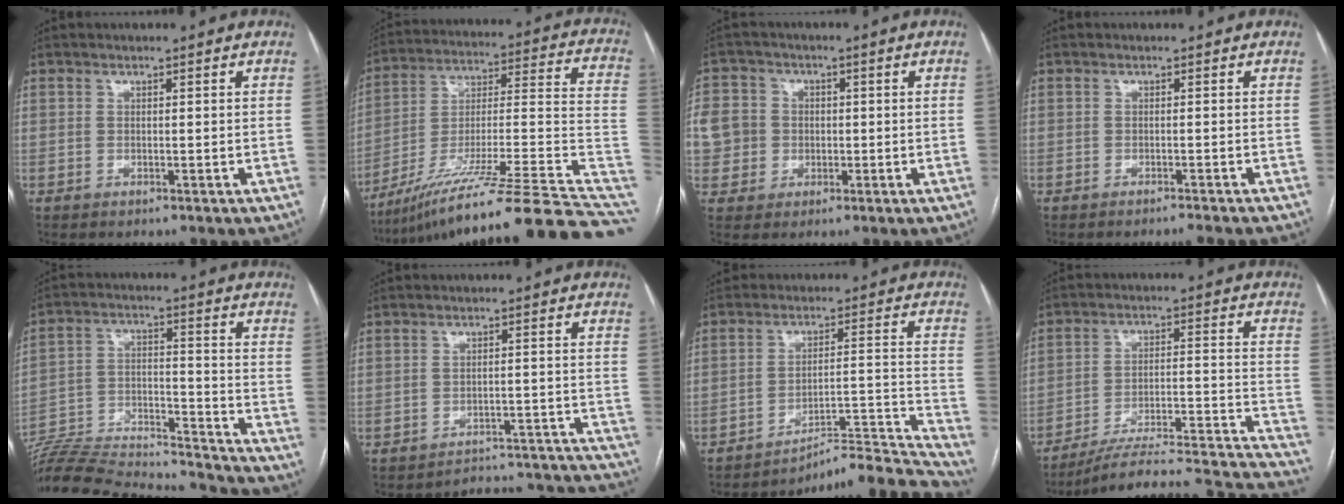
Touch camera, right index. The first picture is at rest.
{"total": 32.5, "force": [-25.9, 0.4, 19.6], "torque": [-0.191, -0.013, -0.394]}
{"total": 13.2, "force": [-0.3, 12.5, 4.2], "torque": [-0.145, 0.042, 0.010]}
{"total": 3.6, "force": [-3.4, 0.1, 1.2], "torque": [-0.008, -0.004, -0.045]}
{"total": 28.2, "force": [-26.4, 3.5, 9.5], "torque": [-0.191, -0.003, -0.408]}
{"total": 18.2, "force": [-17.9, 2.4, 1.5], "torque": [-0.001, 0.032, -0.210]}
{"total": 19.2, "force": [-19.0, -1.5, 2.6], "torque": [0.006, 0.033, -0.262]}
{"total": 23.3, "force": [-20.9, 3.3, 9.6], "torque": [-0.058, 0.036, -0.288]}